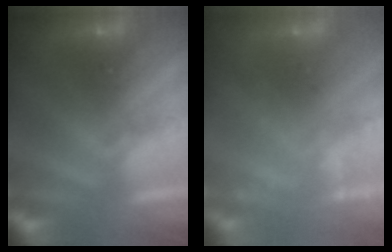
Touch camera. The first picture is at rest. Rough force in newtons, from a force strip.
{"total": 2.3}